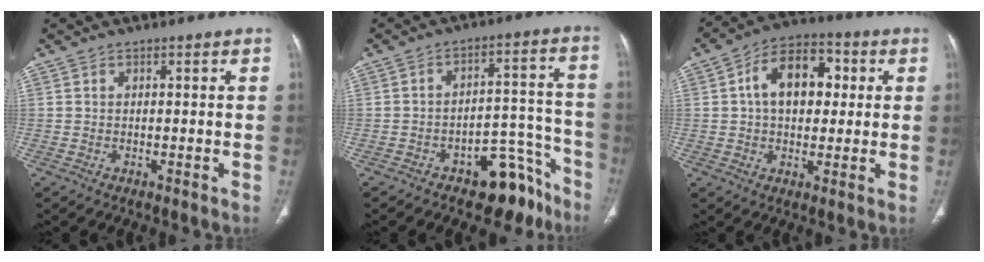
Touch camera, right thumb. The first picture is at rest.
{"total": 10.9, "force": [-7.7, 5.7, 5.2], "torque": [-0.022, 0.095, -0.107]}
{"total": 12.9, "force": [2.2, 8.5, 9.5], "torque": [-0.120, 0.015, 0.026]}